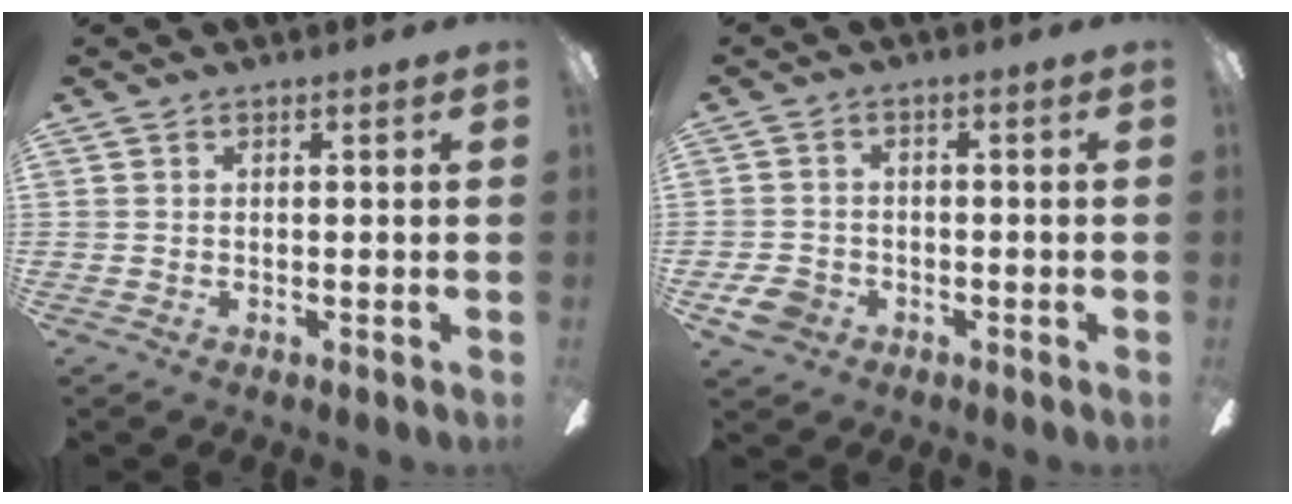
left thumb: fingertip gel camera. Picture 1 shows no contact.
{"total": 5.4, "force": [-2.8, 4.2, 2.0], "torque": [-0.049, 0.017, -0.053]}